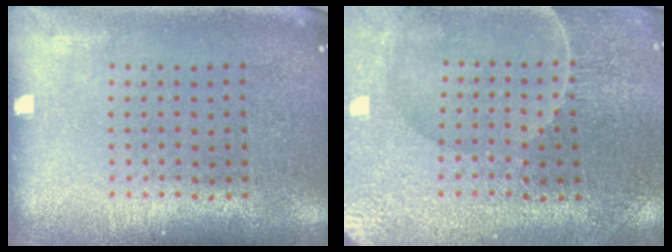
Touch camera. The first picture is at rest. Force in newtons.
{"total": 1.5, "press": 1.5, "slide": 0.1}